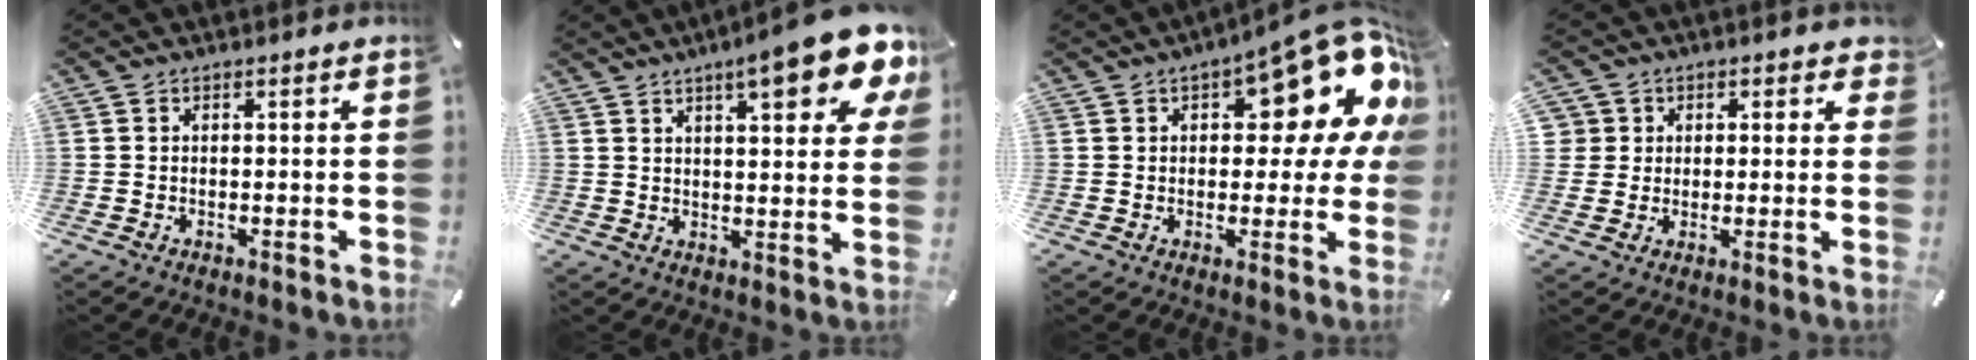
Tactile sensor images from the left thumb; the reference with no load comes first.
{"total": 14.9, "force": [8.6, 3.8, 11.5], "torque": [-0.161, -0.044, 0.136]}
{"total": 18.2, "force": [8.8, 7.9, 13.8], "torque": [-0.166, -0.067, 0.142]}
{"total": 5.1, "force": [1.5, 4.8, 1.0], "torque": [-0.008, 0.001, 0.026]}